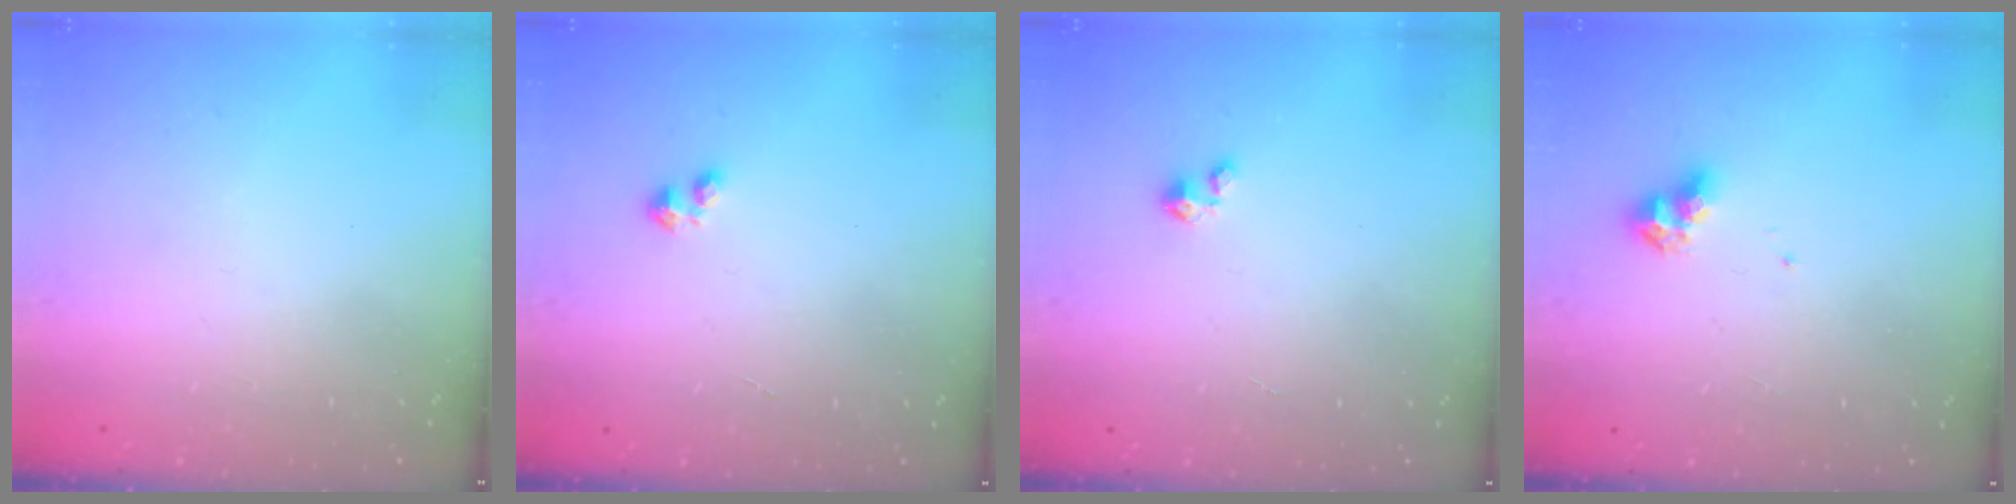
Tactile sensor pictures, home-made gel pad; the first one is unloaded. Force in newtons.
{"total": 1.8, "press": 1.8, "slide": 0.4}
{"total": 1.8, "press": 1.8, "slide": 0.1}
{"total": 6.1, "press": 6.1, "slide": 1.0}